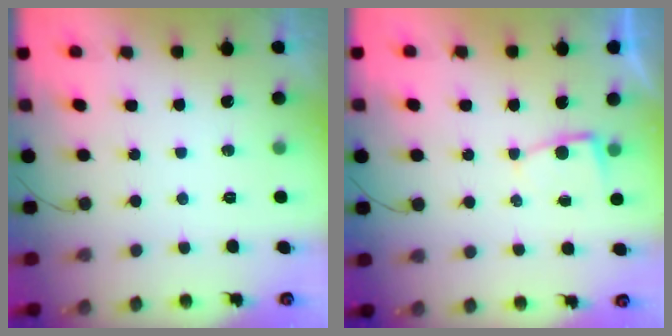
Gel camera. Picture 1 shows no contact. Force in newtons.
{"total": 2.4, "press": 2.4, "slide": 0.3}